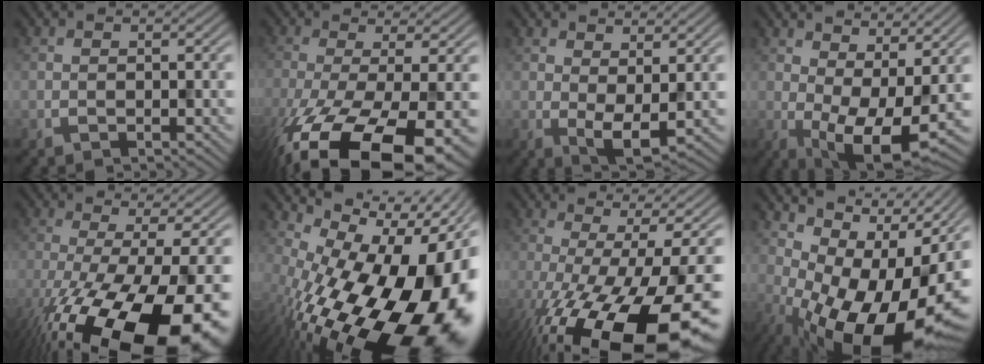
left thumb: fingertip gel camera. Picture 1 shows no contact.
{"total": 14.6, "force": [-7.3, 4.8, 11.8], "torque": [-0.230, -0.048, -0.088]}
{"total": 2.4, "force": [0.8, 0.8, 2.1], "torque": [-0.047, -0.005, 0.025]}
{"total": 8.5, "force": [0.4, 3.5, 7.7], "torque": [-0.129, -0.001, 0.024]}
{"total": 18.0, "force": [-8.6, 5.4, 14.8], "torque": [-0.245, -0.054, -0.115]}
{"total": 19.2, "force": [-7.3, 9.2, 15.2], "torque": [-0.213, -0.043, -0.094]}
{"total": 17.2, "force": [-6.9, 4.9, 15.0], "torque": [-0.222, -0.029, -0.094]}
{"total": 14.9, "force": [-2.6, 7.0, 12.9], "torque": [-0.164, -0.015, -0.019]}